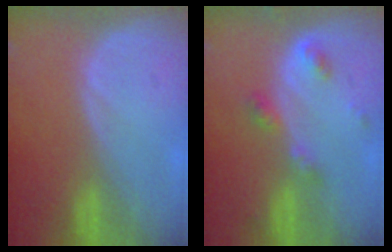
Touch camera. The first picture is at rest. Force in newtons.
{"total": 4.6, "press": 4.2, "slide": 2.0}